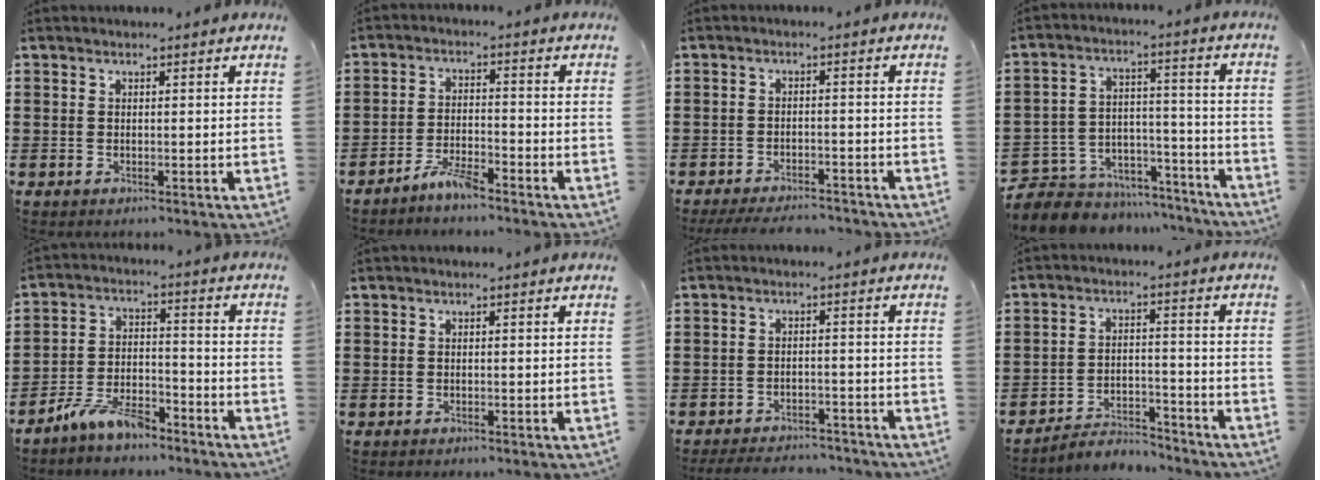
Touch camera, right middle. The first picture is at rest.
{"total": 4.1, "force": [-3.6, 0.5, 2.0], "torque": [-0.051, 0.000, -0.072]}
{"total": 3.8, "force": [-3.6, 0.6, 0.9], "torque": [-0.020, 0.002, -0.075]}
{"total": 6.5, "force": [-5.7, 3.1, 0.0], "torque": [-0.008, 0.019, -0.113]}
{"total": 7.4, "force": [-6.3, 2.0, 3.3], "torque": [-0.076, 0.001, -0.121]}
{"total": 0.0}
{"total": 3.6, "force": [-3.6, 0.7, 0.1], "torque": [-0.005, 0.004, -0.077]}
{"total": 4.7, "force": [-4.6, 1.0, 0.3], "torque": [-0.008, 0.010, -0.097]}